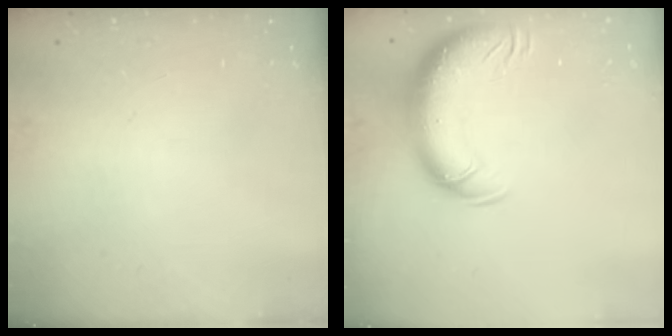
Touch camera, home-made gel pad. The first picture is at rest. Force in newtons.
{"total": 13.1, "press": 12.8, "slide": 3.1}